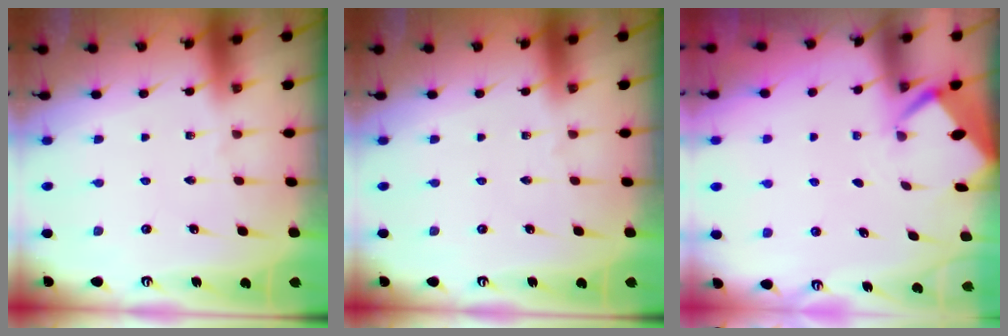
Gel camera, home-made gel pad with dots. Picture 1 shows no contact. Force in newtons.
{"total": 0.0}
{"total": 1.9, "press": 1.9, "slide": 0.1}